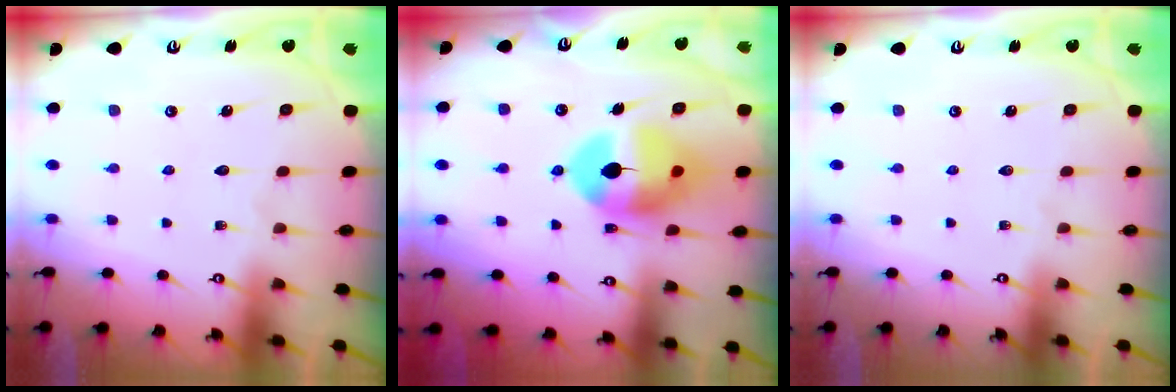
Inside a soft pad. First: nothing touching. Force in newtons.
{"total": 13.4, "press": 13.2, "slide": 1.8}
{"total": 0.0}